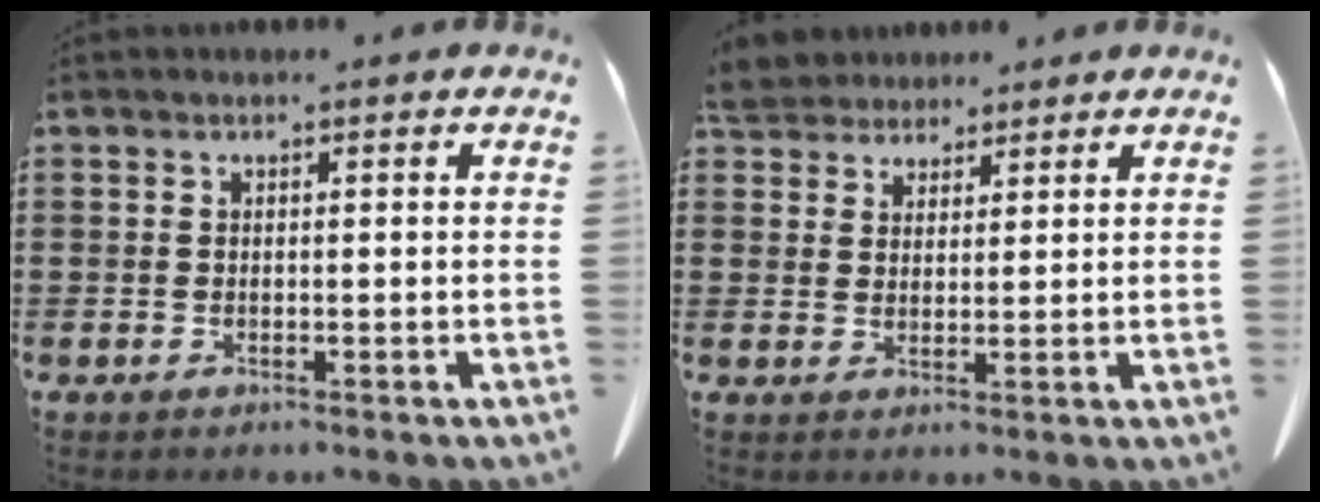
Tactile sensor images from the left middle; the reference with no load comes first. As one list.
[{"total": 3.9, "force": [3.7, 1.3, 0.2], "torque": [-0.018, -0.006, 0.070]}]